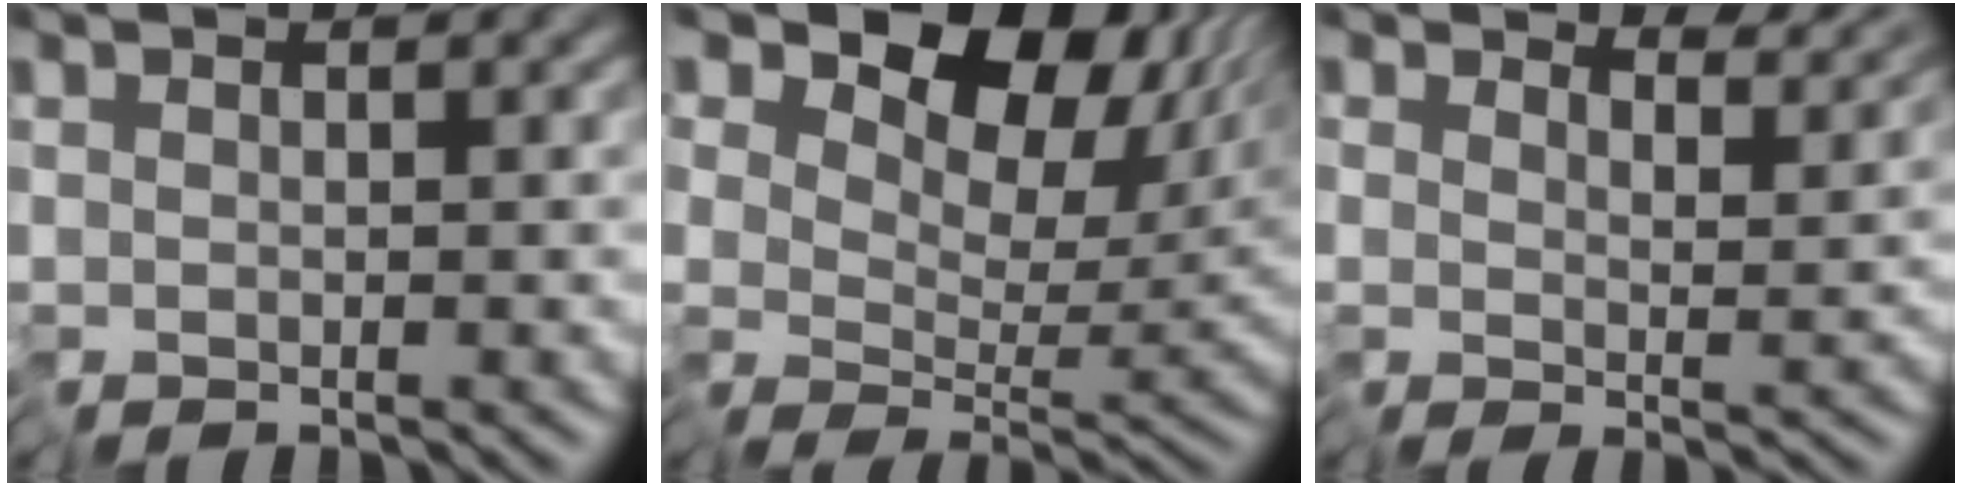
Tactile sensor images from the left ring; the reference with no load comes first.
{"total": 11.3, "force": [6.3, 6.8, 6.4], "torque": [-0.087, 0.011, 0.100]}
{"total": 4.6, "force": [4.6, 0.1, 0.8], "torque": [-0.012, 0.006, 0.068]}